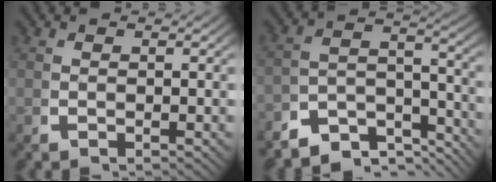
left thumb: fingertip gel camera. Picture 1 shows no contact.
{"total": 6.9, "force": [-4.3, 3.5, 4.1], "torque": [-0.072, -0.022, -0.073]}